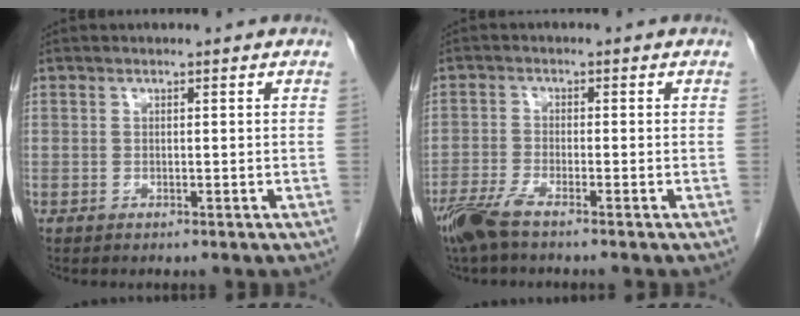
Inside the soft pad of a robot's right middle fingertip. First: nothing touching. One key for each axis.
{"total": 5.1, "fx": -3.9, "fy": 0.4, "fz": 3.3, "tx": -0.070, "ty": -0.014, "tz": -0.080}